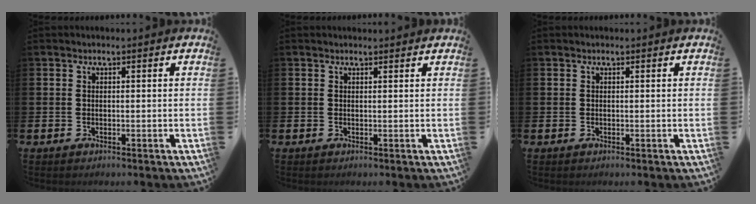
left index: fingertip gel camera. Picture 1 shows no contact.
{"total": 0.7, "force": [0.7, 0.1, 0.2], "torque": [0.004, -0.002, 0.011]}
{"total": 0.0}